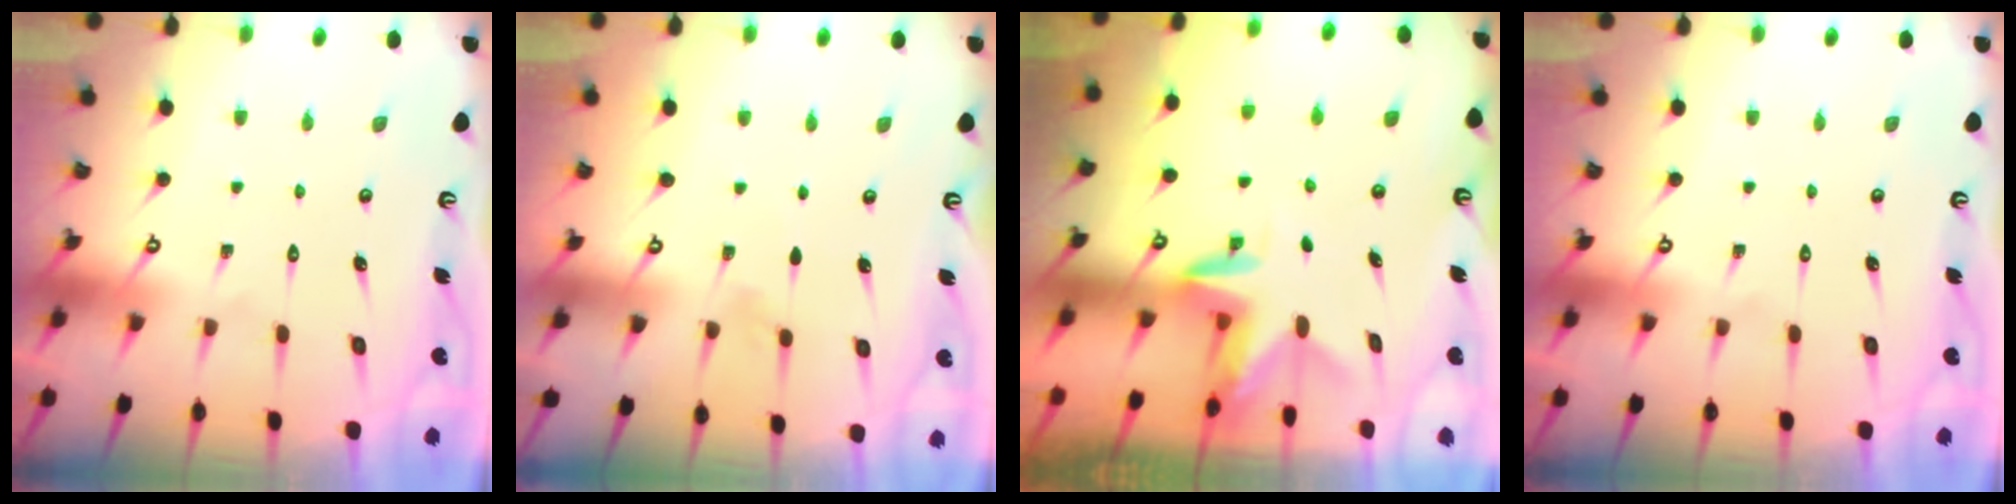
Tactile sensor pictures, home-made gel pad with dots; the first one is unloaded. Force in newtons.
{"total": 5.1, "press": 4.5, "slide": 2.5}
{"total": 3.0, "press": 3.0, "slide": 0.2}
{"total": 0.0}